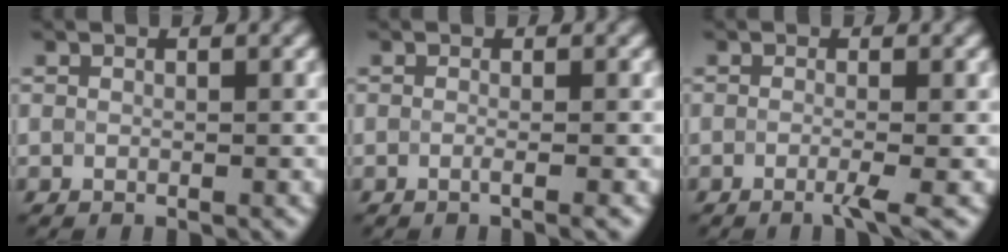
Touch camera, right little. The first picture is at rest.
{"total": 1.1, "force": [-0.6, 0.3, 0.8], "torque": [-0.006, -0.009, -0.022]}
{"total": 1.7, "force": [-1.3, 0.0, 1.2], "torque": [-0.018, -0.007, -0.024]}